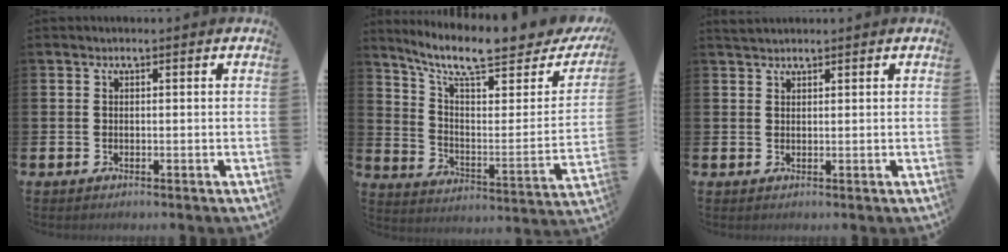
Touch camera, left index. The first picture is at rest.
{"total": 10.4, "force": [8.5, 2.5, 5.5], "torque": [-0.121, -0.067, 0.141]}
{"total": 1.5, "force": [1.4, 0.4, 0.2], "torque": [0.004, -0.001, 0.025]}